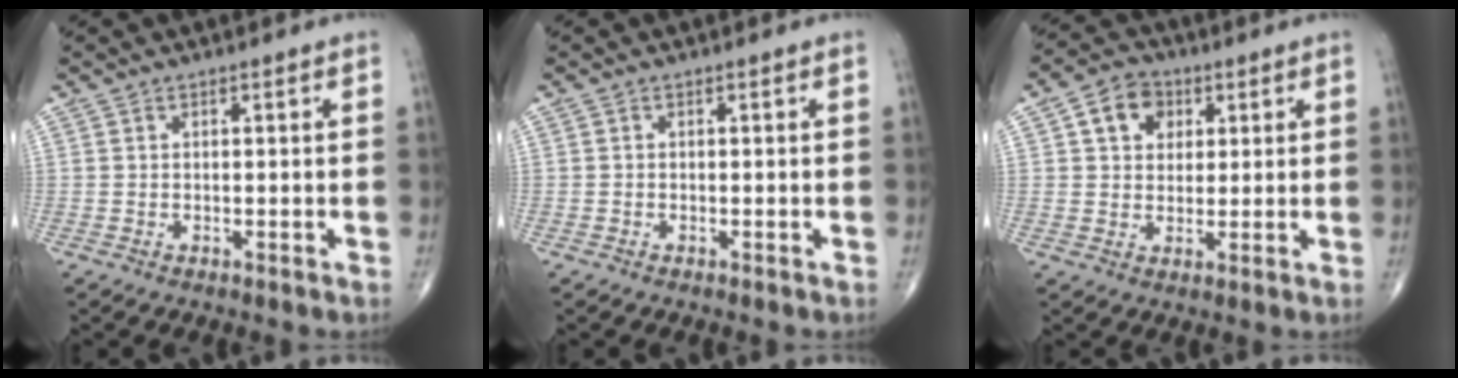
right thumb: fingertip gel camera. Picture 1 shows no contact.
{"total": 0.0}
{"total": 7.5, "force": [2.5, 5.9, 4.0], "torque": [-0.039, 0.001, 0.035]}